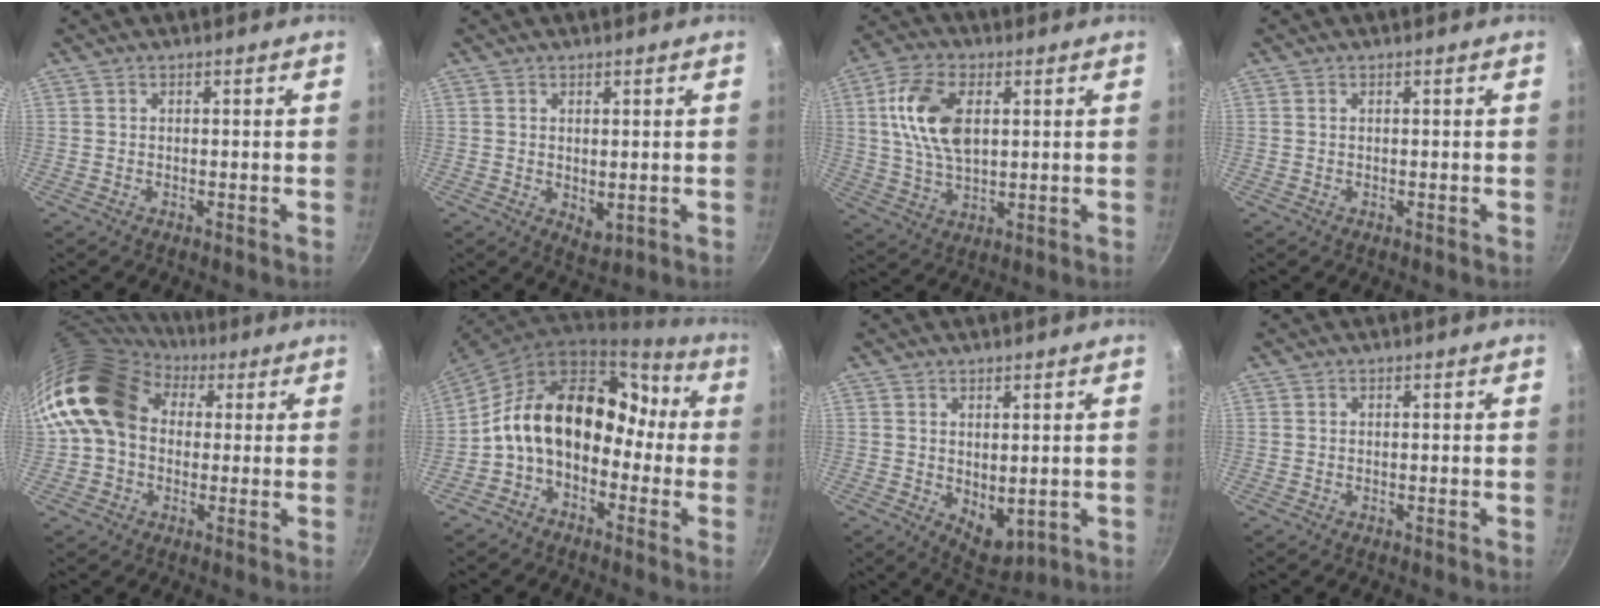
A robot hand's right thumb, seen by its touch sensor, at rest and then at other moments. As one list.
[{"total": 3.1, "force": [0.5, 1.8, 2.4], "torque": [-0.033, -0.013, 0.010]}, {"total": 12.8, "force": [2.9, 7.4, 10.1], "torque": [-0.179, 0.002, 0.050]}, {"total": 0.0}, {"total": 15.4, "force": [3.0, 12.0, 9.1], "torque": [-0.141, 0.028, 0.039]}, {"total": 18.0, "force": [-1.8, 12.8, 12.4], "torque": [-0.167, 0.075, -0.050]}, {"total": 5.9, "force": [0.6, 3.6, 4.7], "torque": [-0.048, -0.018, 0.026]}, {"total": 0.0}]